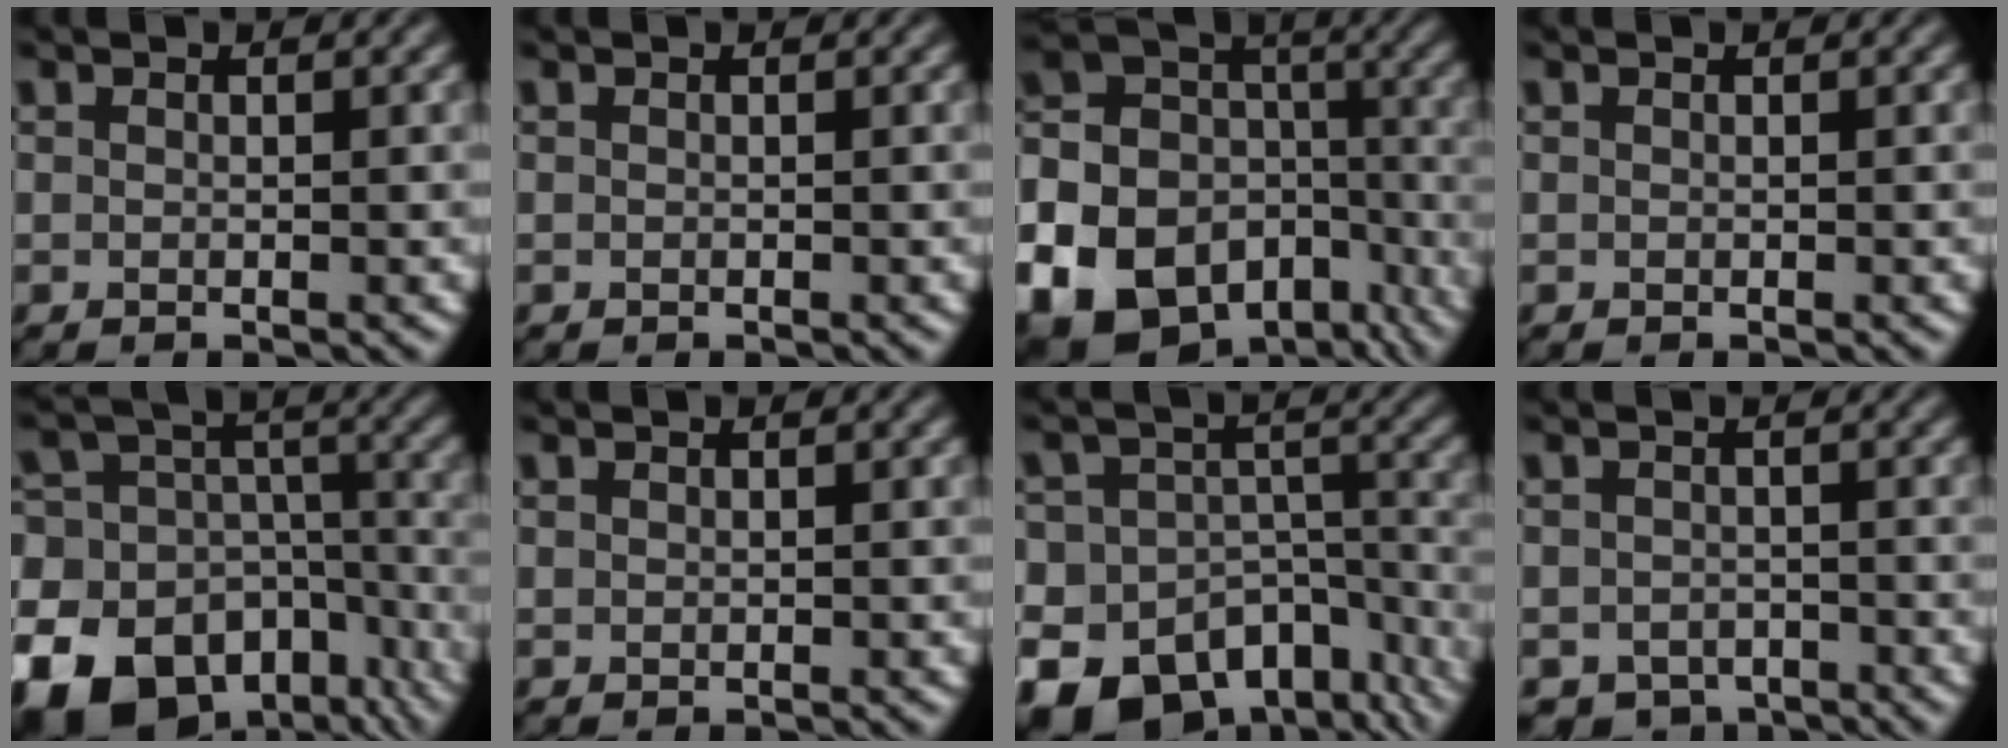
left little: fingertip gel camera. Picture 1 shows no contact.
{"total": 0.0}
{"total": 22.6, "force": [-12.2, 17.1, 8.3], "torque": [-0.187, -0.072, -0.191]}
{"total": 0.0}
{"total": 21.4, "force": [-12.7, 15.5, 7.7], "torque": [-0.158, -0.062, -0.184]}
{"total": 0.0}
{"total": 18.6, "force": [-12.3, 12.6, 6.1], "torque": [-0.110, -0.053, -0.160]}
{"total": 2.2, "force": [-1.7, 1.4, 0.4], "torque": [0.003, -0.007, -0.029]}